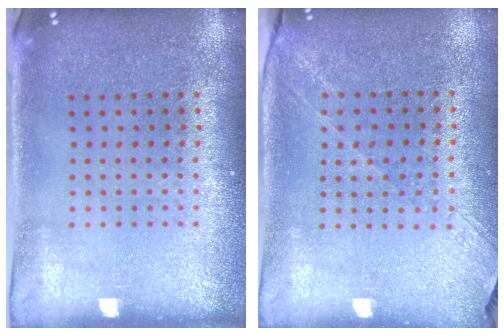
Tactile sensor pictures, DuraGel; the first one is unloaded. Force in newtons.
{"total": 1.2, "press": 1.1, "slide": 0.6}